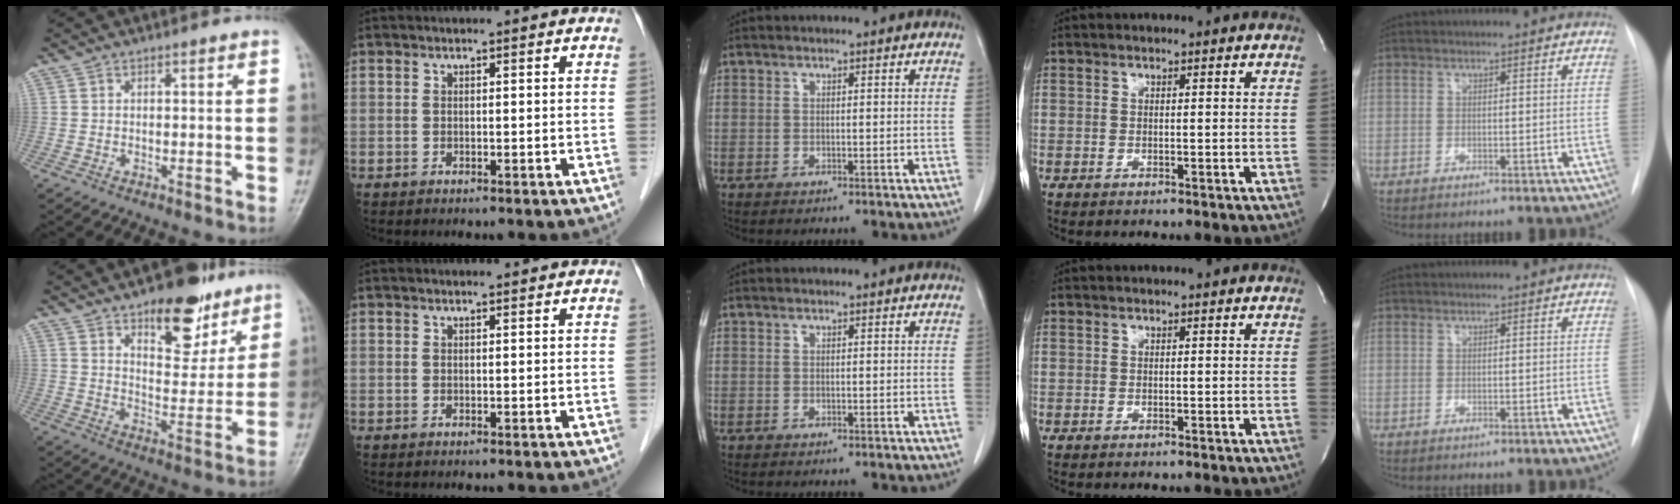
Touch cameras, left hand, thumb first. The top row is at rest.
{"thumb": {"total": 14.5, "force": [9.5, 6.8, 8.6], "torque": [-0.072, -0.059, 0.144]}, "index": {"total": 2.0, "force": [1.9, 0.0, 0.5], "torque": [-0.009, 0.008, 0.024]}}